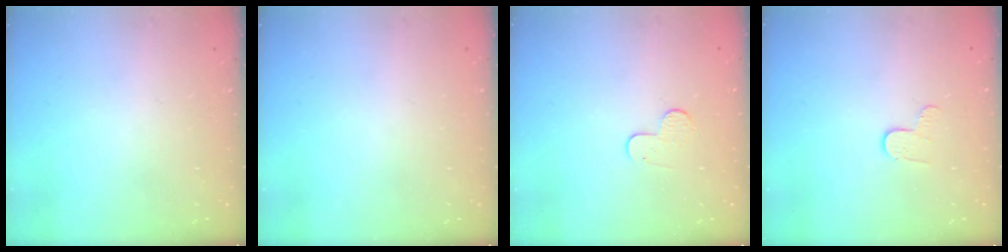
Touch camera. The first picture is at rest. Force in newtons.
{"total": 0.0}
{"total": 6.5, "press": 6.4, "slide": 0.4}
{"total": 3.7, "press": 3.7, "slide": 0.3}